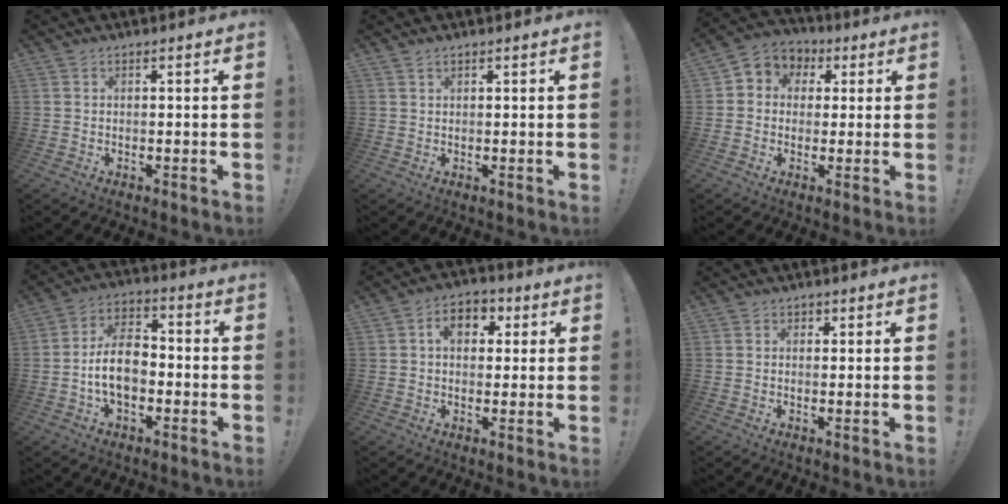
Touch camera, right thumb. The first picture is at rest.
{"total": 0.9, "force": [0.8, 0.3, 0.4], "torque": [-0.001, -0.004, 0.013]}
{"total": 6.0, "force": [-0.2, 5.8, 1.5], "torque": [-0.014, 0.005, 0.000]}
{"total": 12.0, "force": [-2.8, 7.5, 9.0], "torque": [-0.163, 0.015, -0.053]}
{"total": 8.0, "force": [2.0, 5.8, 5.2], "torque": [-0.067, 0.005, 0.034]}
{"total": 1.0, "force": [0.2, 0.8, 0.4], "torque": [0.000, -0.001, 0.003]}